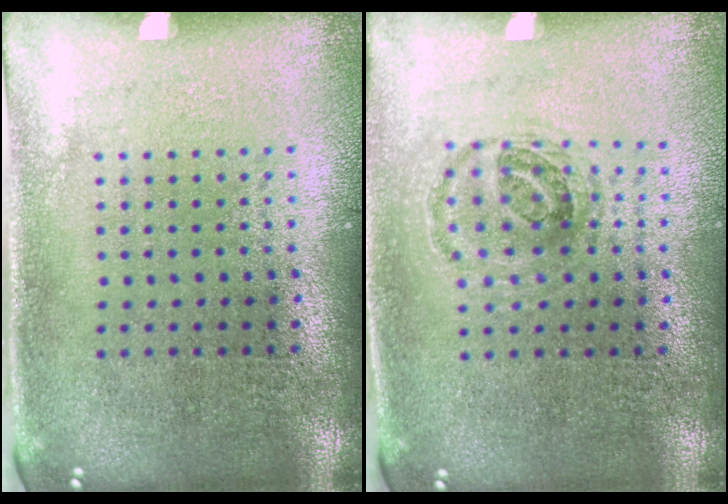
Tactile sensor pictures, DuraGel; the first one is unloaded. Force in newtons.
{"total": 0.9, "press": 0.8, "slide": 0.4}